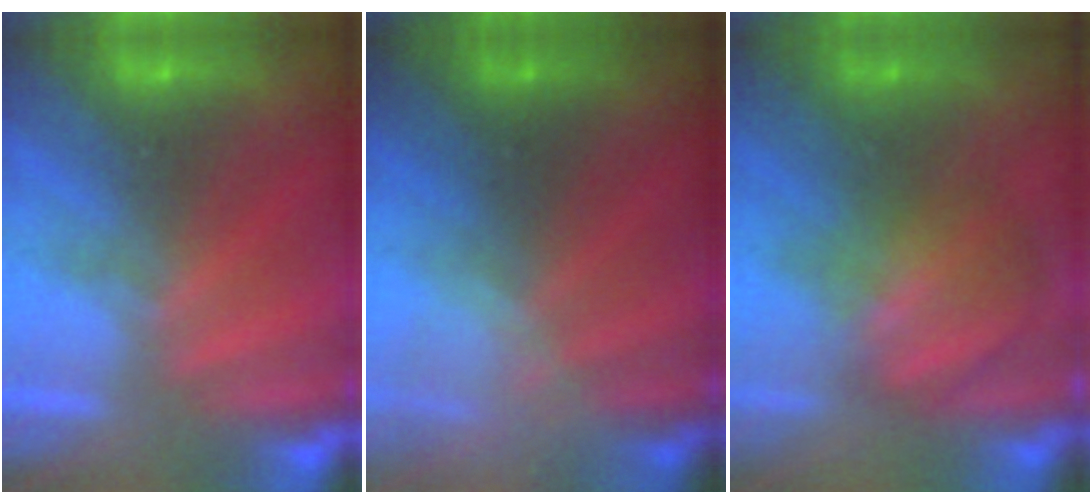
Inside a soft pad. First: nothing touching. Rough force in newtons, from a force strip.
{"total": 2.3}
{"total": 2.8}